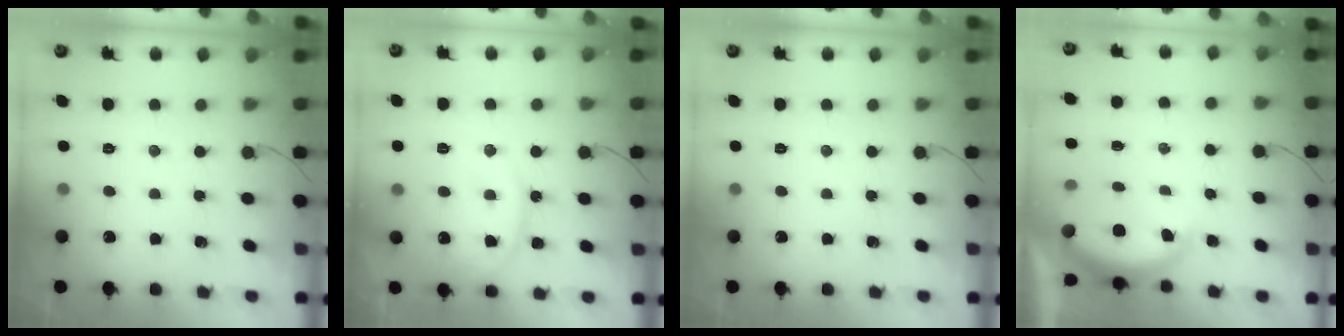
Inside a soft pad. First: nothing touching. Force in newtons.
{"total": 13.9, "press": 13.5, "slide": 3.3}
{"total": 0.0}
{"total": 3.9, "press": 3.9, "slide": 0.6}